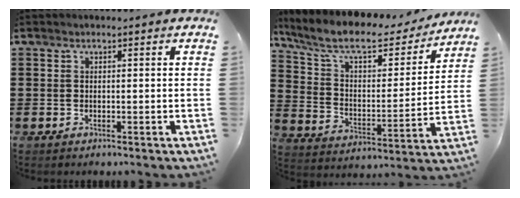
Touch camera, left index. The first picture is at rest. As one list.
[{"total": 9.2, "force": [7.4, 2.2, 4.9], "torque": [-0.125, -0.041, 0.125]}]